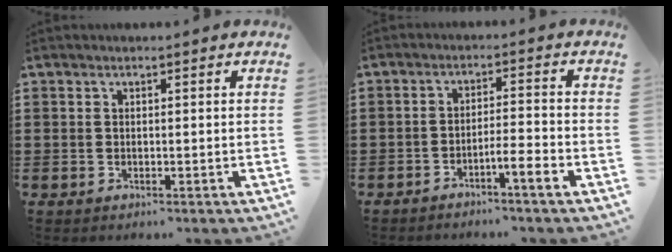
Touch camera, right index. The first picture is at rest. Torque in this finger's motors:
{"motor_torque": [-0.71, 0.71, -0.03, 0.00]}